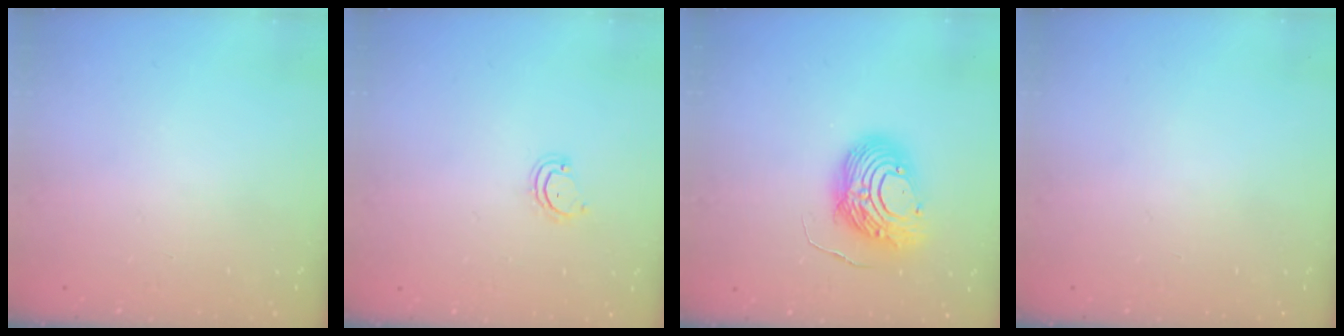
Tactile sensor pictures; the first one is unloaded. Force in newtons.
{"total": 2.9, "press": 2.9, "slide": 0.3}
{"total": 12.7, "press": 12.6, "slide": 1.3}
{"total": 0.0}